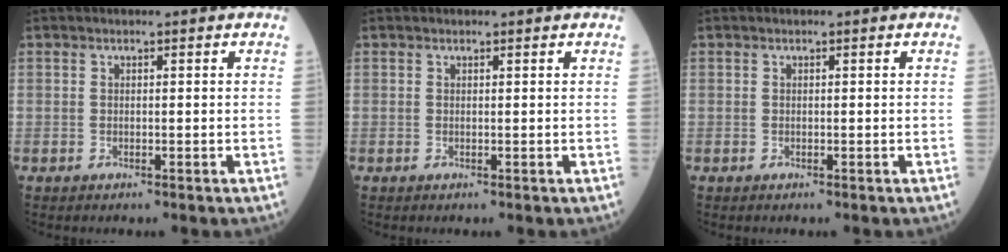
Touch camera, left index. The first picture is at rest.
{"total": 0.5, "force": [0.5, 0.1, 0.1], "torque": [-0.004, 0.007, 0.006]}
{"total": 0.0}